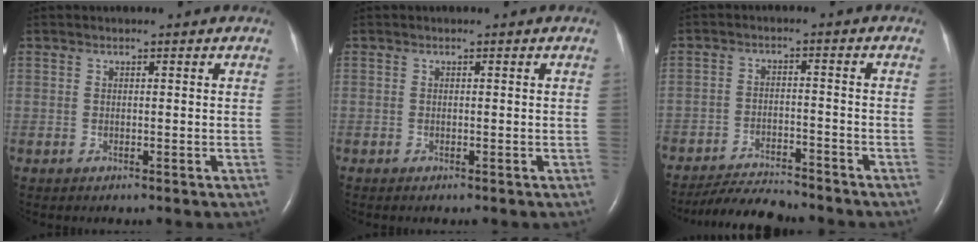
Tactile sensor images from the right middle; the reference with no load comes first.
{"total": 0.0}
{"total": 8.2, "force": [-7.9, 0.8, 2.1], "torque": [-0.032, -0.016, -0.133]}